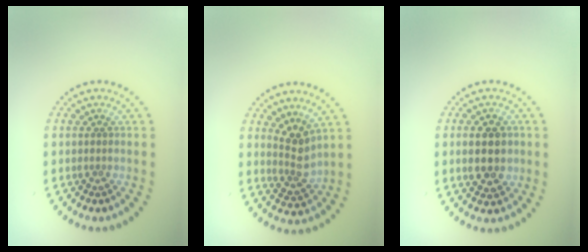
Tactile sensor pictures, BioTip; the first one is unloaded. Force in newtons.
{"total": 2.7, "press": 2.0, "slide": 1.8}
{"total": 3.7, "press": 3.7, "slide": 0.1}